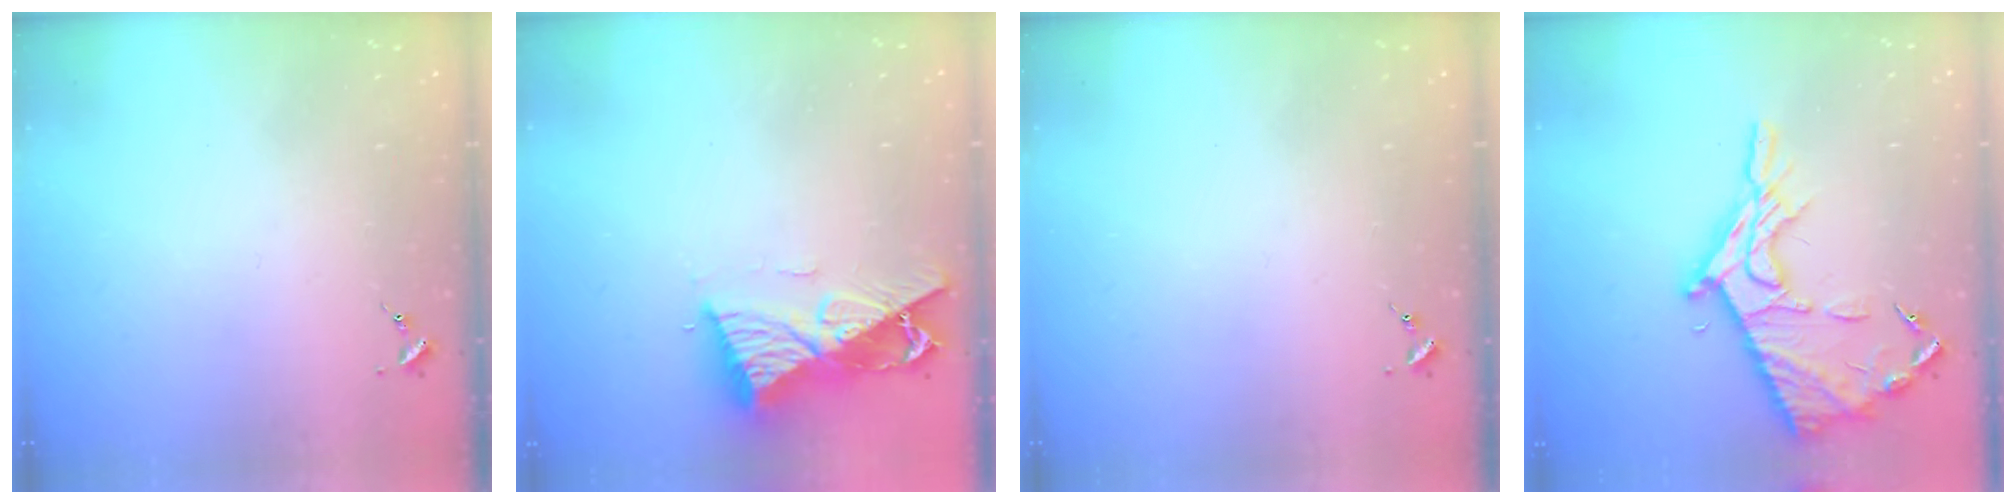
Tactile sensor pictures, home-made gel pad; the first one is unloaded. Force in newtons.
{"total": 10.6, "press": 10.5, "slide": 1.3}
{"total": 0.0}
{"total": 18.3, "press": 18.2, "slide": 1.4}